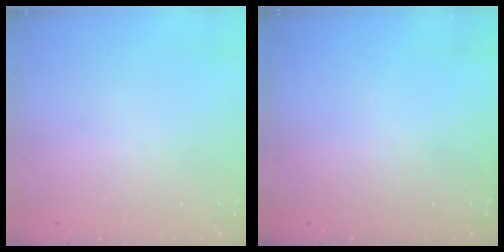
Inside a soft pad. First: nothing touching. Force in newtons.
{"total": 0.0}